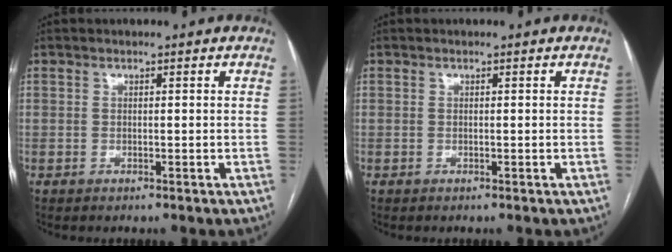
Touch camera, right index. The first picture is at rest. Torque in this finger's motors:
{"motor_torque": [0.00, 0.00, 0.00, 0.00]}